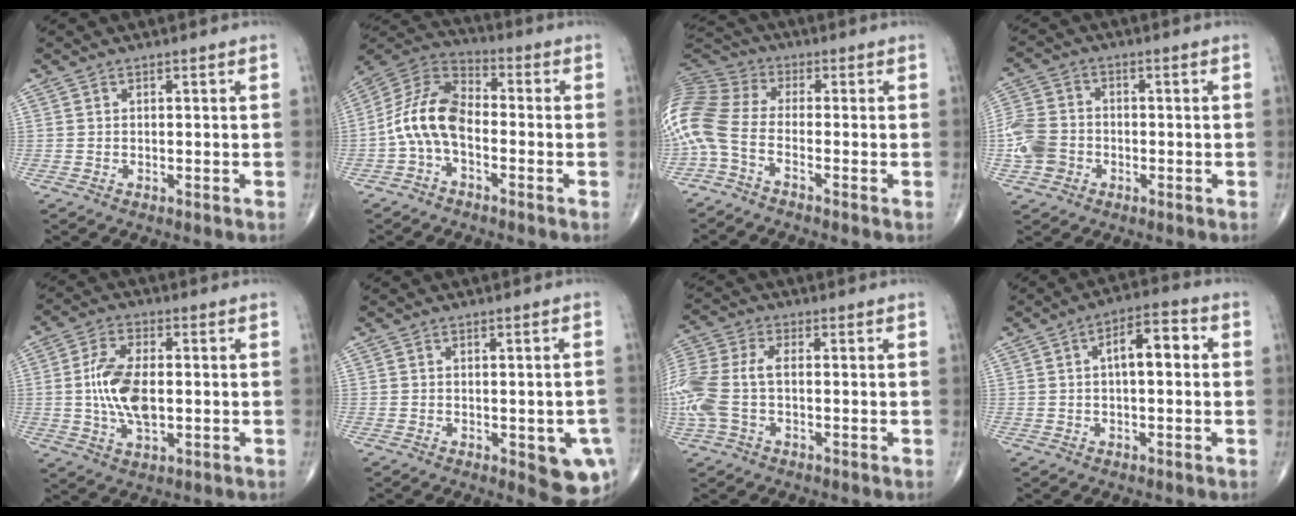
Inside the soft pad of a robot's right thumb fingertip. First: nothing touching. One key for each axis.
{"total": 11.2, "fx": -2.3, "fy": 6.5, "fz": 8.8, "tx": -0.166, "ty": 0.041, "tz": -0.059}
{"total": 12.5, "fx": -4.5, "fy": 6.6, "fz": 9.6, "tx": -0.223, "ty": 0.049, "tz": -0.103}
{"total": 7.7, "fx": -2.3, "fy": 6.3, "fz": 3.9, "tx": -0.077, "ty": 0.018, "tz": -0.048}
{"total": 10.5, "fx": -0.2, "fy": 5.2, "fz": 9.1, "tx": -0.180, "ty": 0.000, "tz": -0.002}
{"total": 7.9, "fx": -2.3, "fy": 3.1, "fz": 6.9, "tx": -0.058, "ty": -0.005, "tz": -0.021}
{"total": 13.1, "fx": -1.0, "fy": 7.6, "fz": 10.7, "tx": -0.289, "ty": 0.021, "tz": -0.018}
{"total": 7.7, "fx": 1.2, "fy": 3.4, "fz": 6.8, "tx": -0.093, "ty": 0.023, "tz": 0.008}